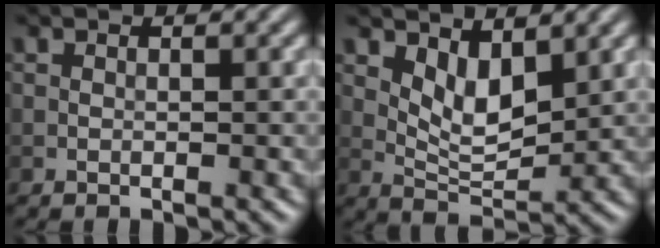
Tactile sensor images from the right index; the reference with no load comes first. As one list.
[{"total": 3.8, "force": [1.7, 1.8, 2.9], "torque": [-0.055, -0.010, 0.036]}]